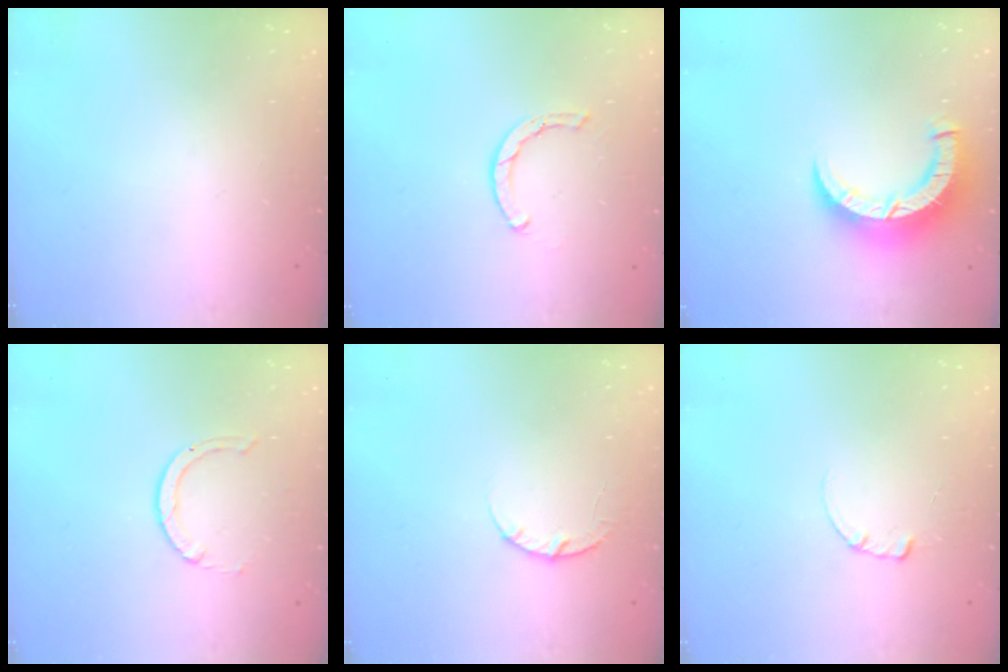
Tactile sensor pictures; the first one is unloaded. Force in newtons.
{"total": 1.6, "press": 1.6, "slide": 0.1}
{"total": 9.4, "press": 9.3, "slide": 1.0}
{"total": 2.0, "press": 2.0, "slide": 0.2}
{"total": 3.2, "press": 3.1, "slide": 0.5}
{"total": 0.6, "press": 0.6, "slide": 0.1}